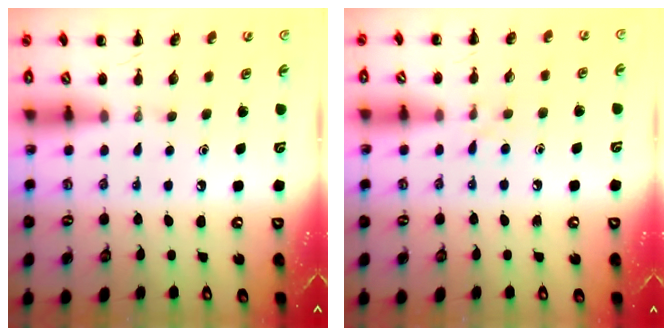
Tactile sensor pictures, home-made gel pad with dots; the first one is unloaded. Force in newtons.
{"total": 6.7, "press": 6.2, "slide": 2.5}